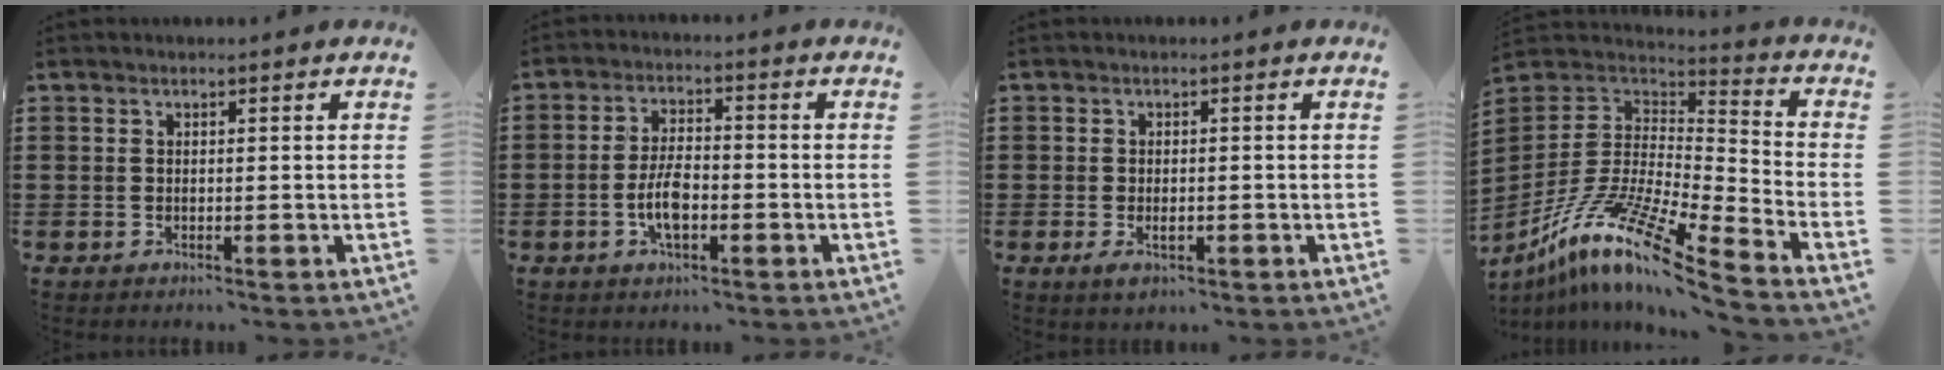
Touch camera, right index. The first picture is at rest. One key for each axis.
{"total": 5.6, "fx": -1.6, "fy": 2.4, "fz": 4.9, "tx": -0.109, "ty": 0.001, "tz": -0.036}
{"total": 2.2, "fx": -0.6, "fy": 1.1, "fz": 1.8, "tx": -0.034, "ty": 0.001, "tz": -0.011}
{"total": 12.9, "fx": -8.9, "fy": 1.5, "fz": 9.2, "tx": -0.190, "ty": 0.002, "tz": -0.179}